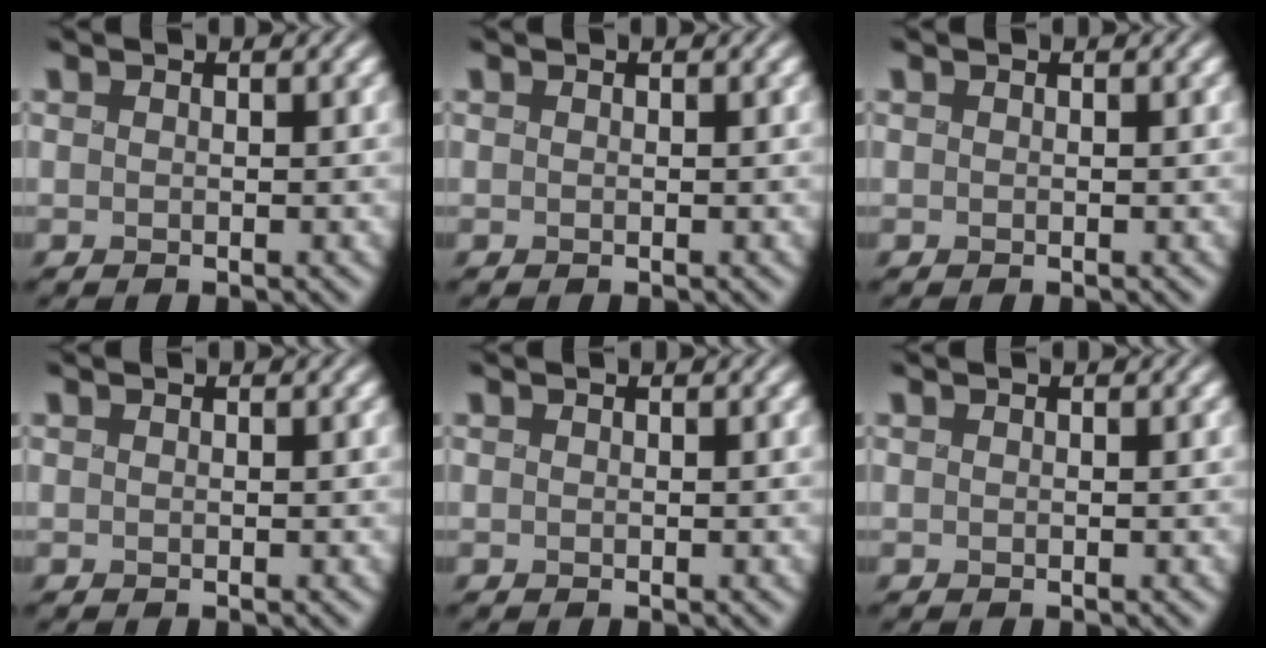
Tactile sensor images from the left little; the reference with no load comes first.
{"total": 0.0}
{"total": 0.0}
{"total": 0.0}
{"total": 0.0}
{"total": 0.0}